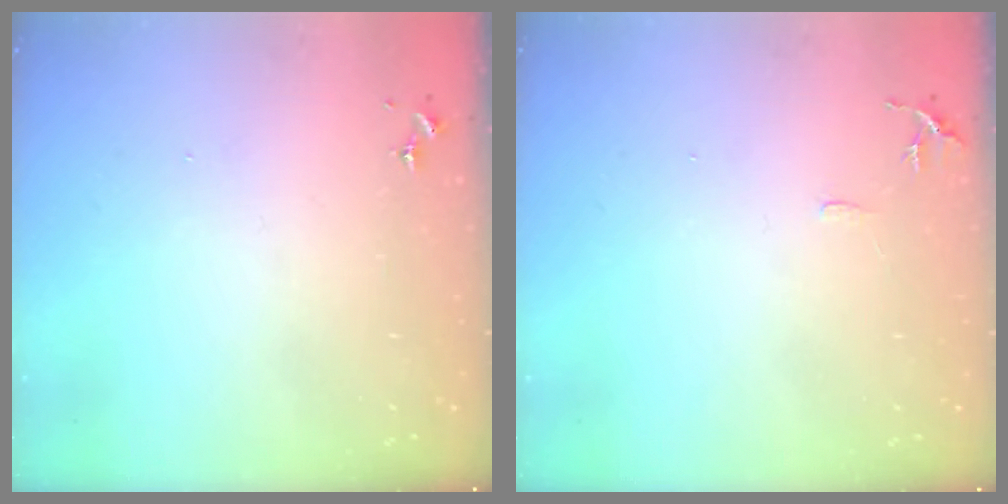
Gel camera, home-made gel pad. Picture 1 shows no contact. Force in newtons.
{"total": 6.4, "press": 6.4, "slide": 0.6}